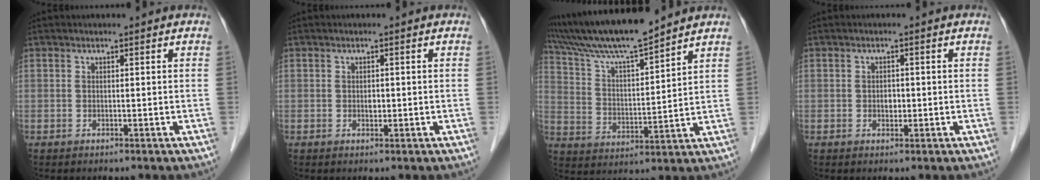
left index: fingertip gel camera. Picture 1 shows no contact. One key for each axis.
{"total": 0.9, "fx": -0.1, "fy": 0.6, "fz": 0.7, "tx": -0.013, "ty": 0.000, "tz": -0.001}
{"total": 13.3, "fx": 11.9, "fy": -0.6, "fz": 5.8, "tx": -0.116, "ty": 0.012, "tz": 0.218}
{"total": 1.4, "fx": -0.2, "fy": 1.0, "fz": 1.0, "tx": -0.017, "ty": 0.002, "tz": -0.002}